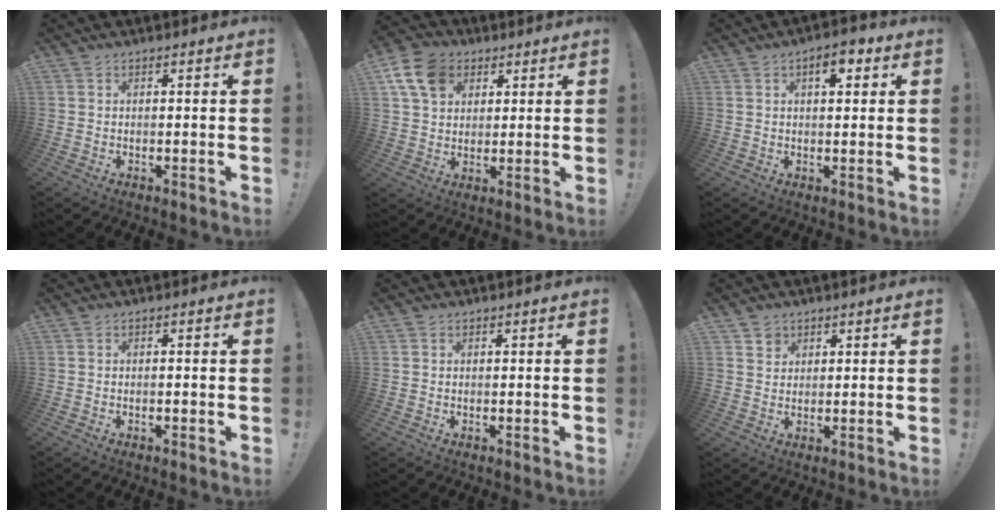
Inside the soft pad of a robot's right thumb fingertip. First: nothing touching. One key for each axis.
{"total": 12.3, "fx": 5.4, "fy": 9.2, "fz": 6.2, "tx": -0.097, "ty": -0.014, "tz": 0.109}
{"total": 5.1, "fx": 2.3, "fy": 2.5, "fz": 3.8, "tx": -0.040, "ty": -0.005, "tz": 0.033}
{"total": 0.9, "fx": -0.7, "fy": -0.1, "fz": 0.5, "tx": -0.014, "ty": 0.003, "tz": -0.012}
{"total": 0.0}
{"total": 2.7, "fx": 1.9, "fy": 2.0, "fz": 0.2, "tx": 0.011, "ty": -0.015, "tz": 0.030}